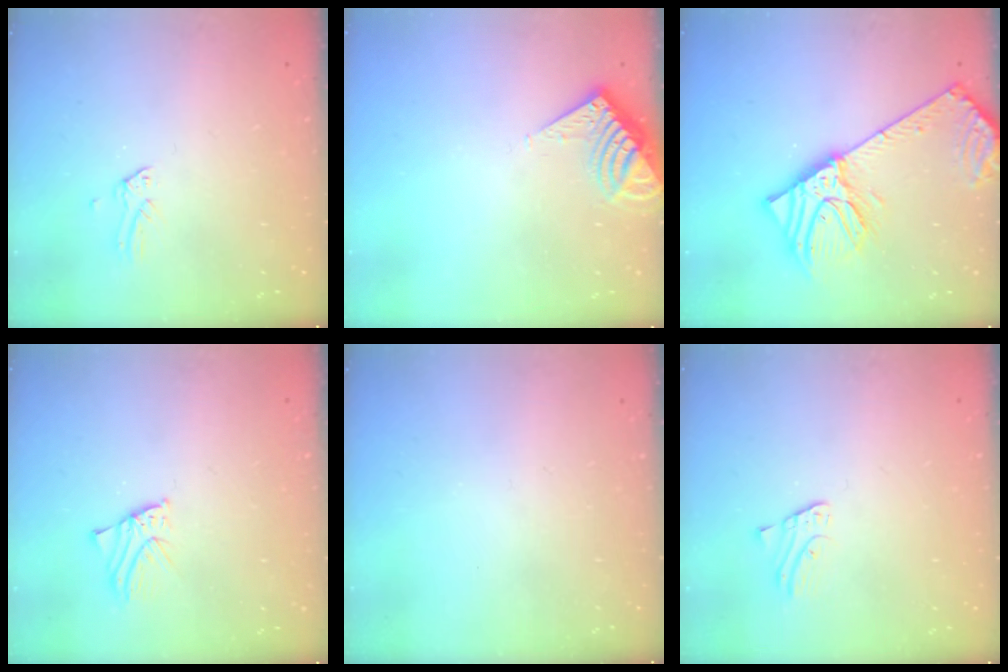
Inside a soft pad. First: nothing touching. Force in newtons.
{"total": 7.9, "press": 7.9, "slide": 0.3}
{"total": 18.0, "press": 17.7, "slide": 3.2}
{"total": 1.9, "press": 1.9, "slide": 0.1}
{"total": 0.0}
{"total": 1.4, "press": 1.4, "slide": 0.1}